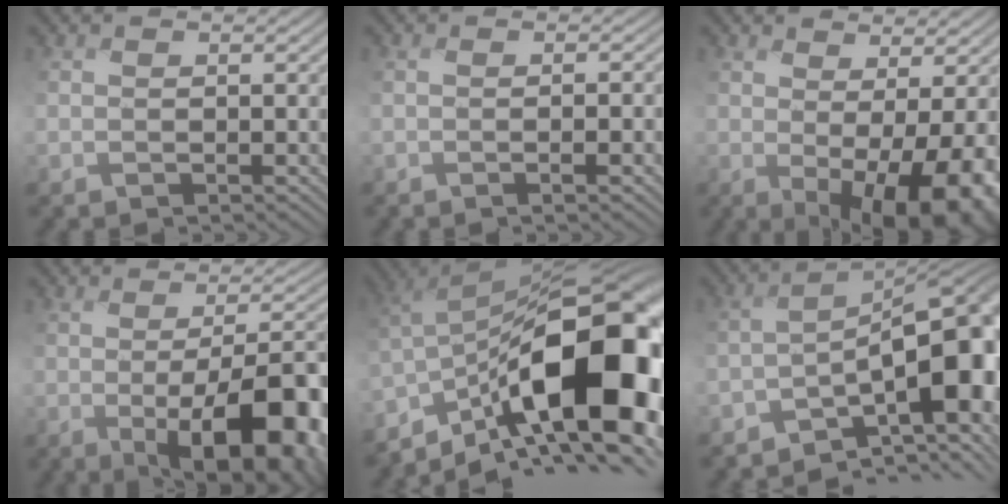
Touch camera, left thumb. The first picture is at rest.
{"total": 2.1, "force": [-0.4, -0.1, 2.0], "torque": [-0.035, 0.006, -0.003]}
{"total": 8.4, "force": [-0.3, 2.4, 8.1], "torque": [-0.117, -0.008, 0.012]}
{"total": 12.5, "force": [-3.6, 4.4, 11.1], "torque": [-0.160, -0.018, -0.046]}
{"total": 18.7, "force": [-5.6, 8.4, 15.8], "torque": [-0.237, 0.006, -0.091]}
{"total": 13.2, "force": [-4.8, 4.7, 11.4], "torque": [-0.146, 0.002, -0.083]}